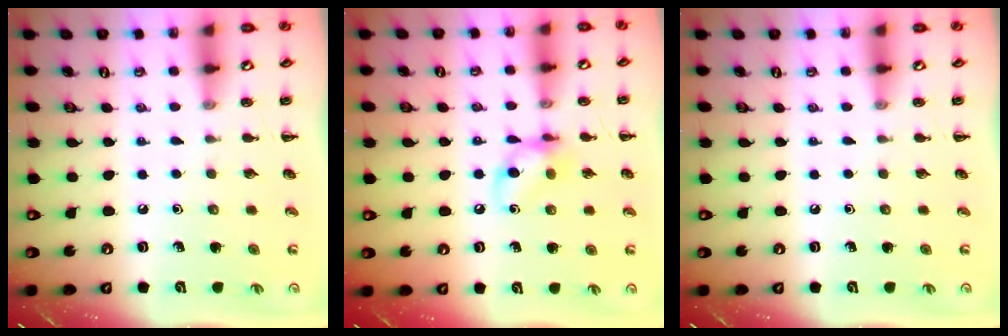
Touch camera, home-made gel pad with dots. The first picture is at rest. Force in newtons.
{"total": 10.1, "press": 10.0, "slide": 1.5}
{"total": 0.0}